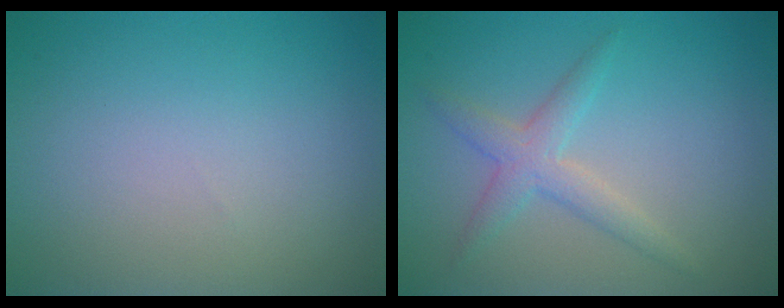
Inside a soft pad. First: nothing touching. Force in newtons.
{"total": 1.7, "press": 1.7, "slide": 0.2}